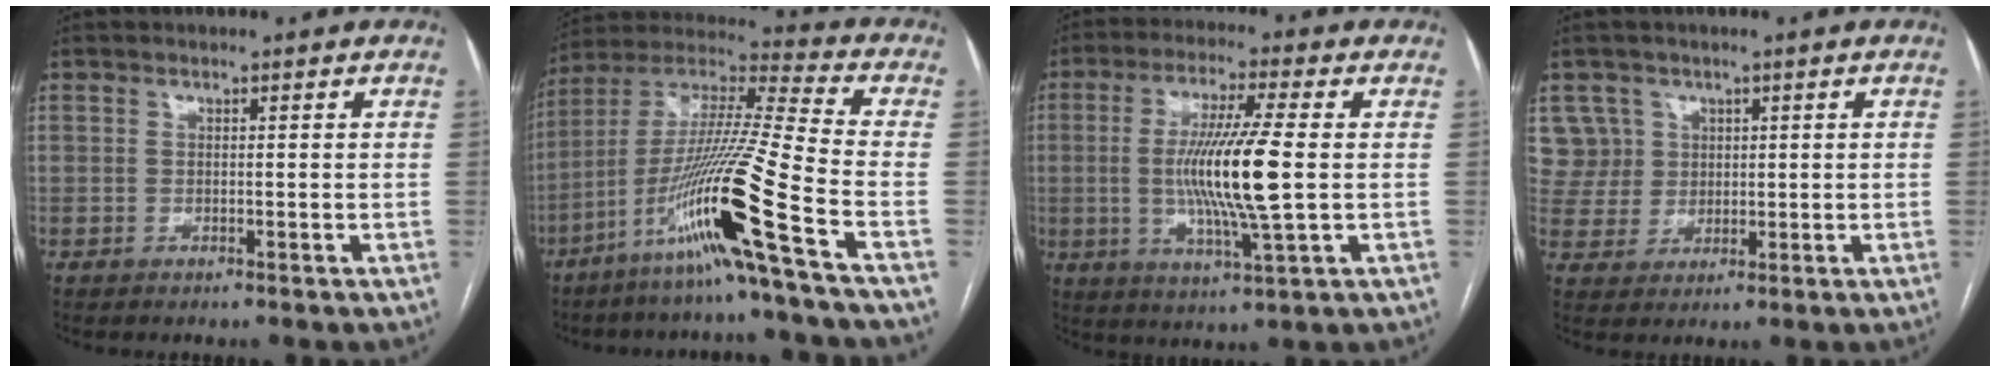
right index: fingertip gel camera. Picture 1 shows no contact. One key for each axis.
{"total": 19.8, "fx": -9.2, "fy": -2.0, "fz": 17.5, "tx": -0.362, "ty": -0.029, "tz": -0.180}
{"total": 13.0, "fx": -0.2, "fy": 0.2, "fz": 13.0, "tx": -0.252, "ty": -0.011, "tz": -0.007}
{"total": 6.6, "fx": 2.8, "fy": 6.0, "fz": -0.2, "tx": 0.008, "ty": 0.018, "tz": 0.065}